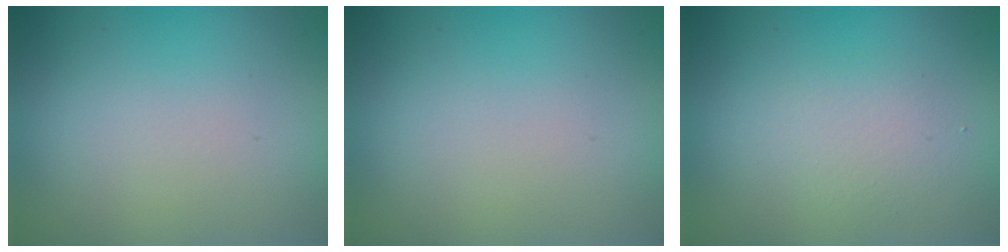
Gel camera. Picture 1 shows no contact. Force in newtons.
{"total": 0.0}
{"total": 1.5, "press": 1.5, "slide": 0.1}